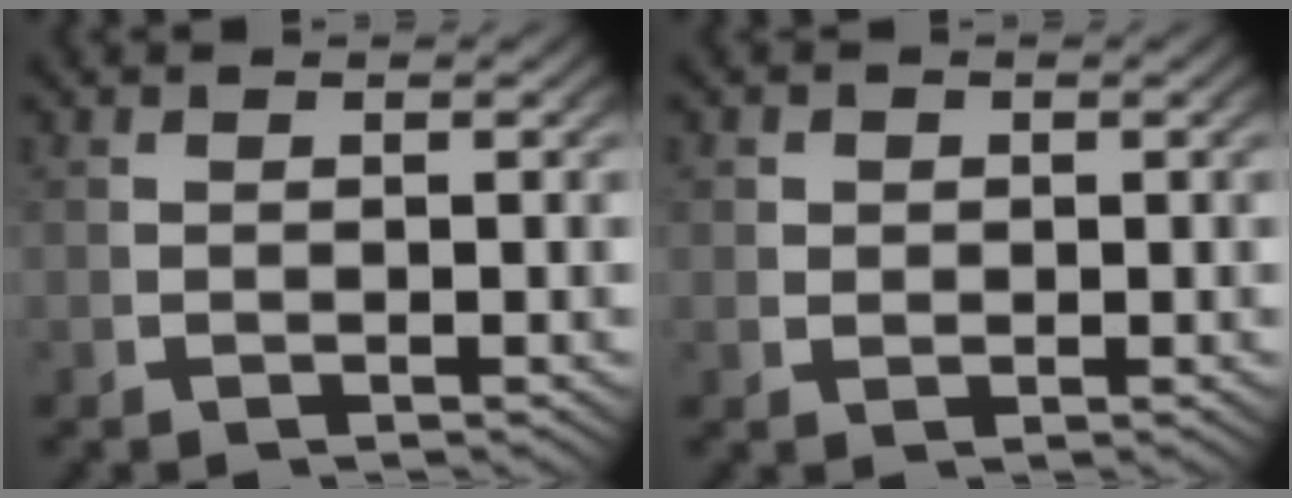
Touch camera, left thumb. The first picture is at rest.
{"total": 1.6, "force": [0.5, 1.3, 0.7], "torque": [-0.017, -0.009, 0.015]}